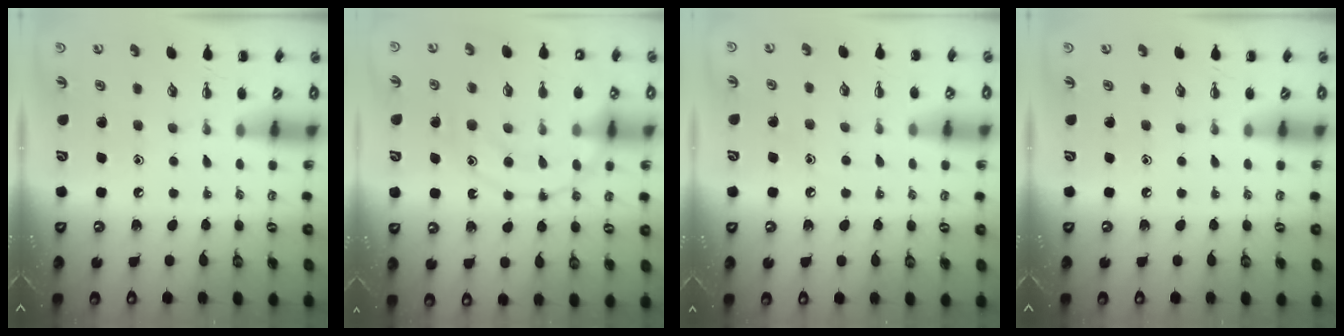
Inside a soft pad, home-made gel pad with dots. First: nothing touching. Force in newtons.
{"total": 15.4, "press": 15.4, "slide": 1.5}
{"total": 7.5, "press": 7.3, "slide": 2.0}
{"total": 0.0}